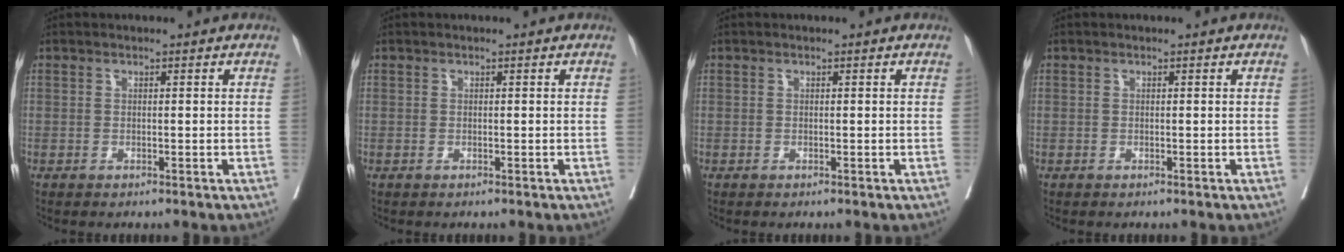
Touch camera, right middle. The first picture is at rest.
{"total": 0.0}
{"total": 0.0}
{"total": 0.0}